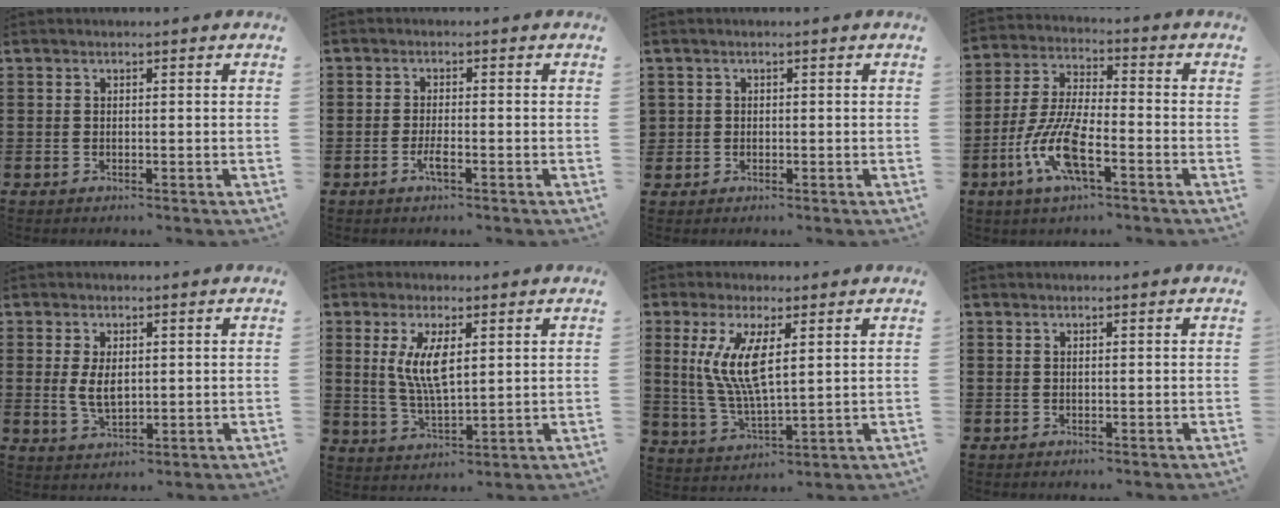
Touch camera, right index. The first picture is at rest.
{"total": 2.3, "force": [-1.1, 0.3, 2.1], "torque": [-0.043, -0.004, -0.021]}
{"total": 1.0, "force": [0.0, 1.0, 0.0], "torque": [-0.003, 0.005, -0.002]}
{"total": 10.0, "force": [-4.3, 2.9, 8.6], "torque": [-0.199, -0.009, -0.083]}
{"total": 4.0, "force": [0.4, 2.0, 3.5], "torque": [-0.061, 0.003, 0.006]}
{"total": 7.0, "force": [1.8, 2.4, 6.3], "torque": [-0.135, 0.003, 0.028]}
{"total": 9.0, "force": [2.4, 2.7, 8.2], "torque": [-0.184, -0.005, 0.036]}
{"total": 0.0}